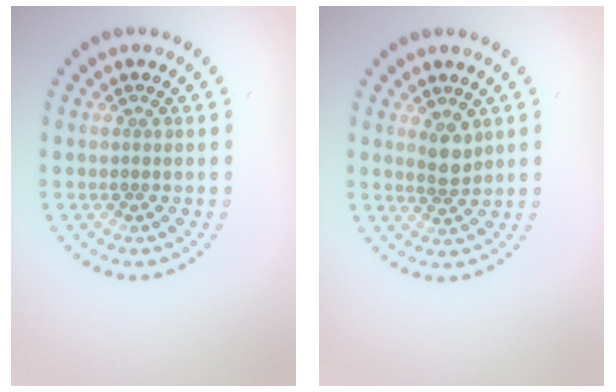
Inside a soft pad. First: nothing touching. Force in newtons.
{"total": 1.9, "press": 1.7, "slide": 1.0}